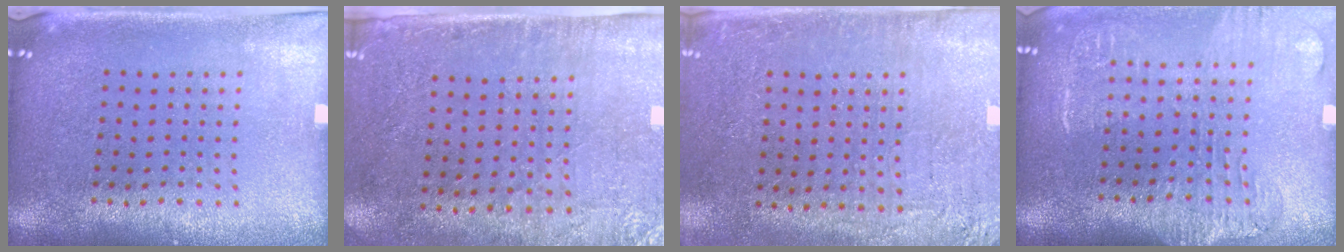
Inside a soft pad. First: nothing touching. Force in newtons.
{"total": 2.8, "press": 2.3, "slide": 1.5}
{"total": 2.9, "press": 2.8, "slide": 0.9}
{"total": 1.8, "press": 1.6, "slide": 0.9}